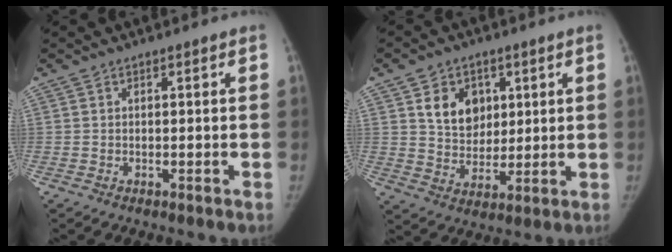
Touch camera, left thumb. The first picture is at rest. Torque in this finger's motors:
{"motor_torque": [-0.03, 0.18, 1.03, -0.83, 0.12]}